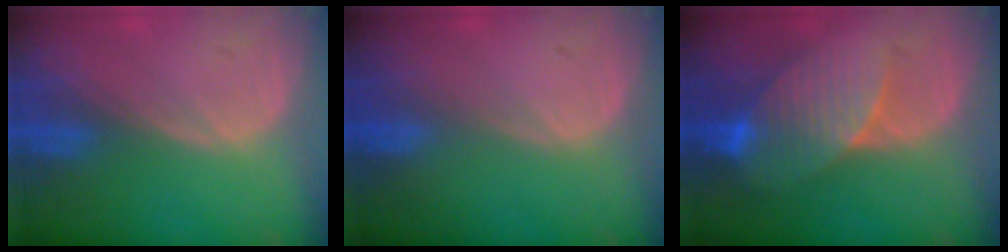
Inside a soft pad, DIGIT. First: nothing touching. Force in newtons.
{"total": 0.0}
{"total": 8.2, "press": 7.7, "slide": 2.7}